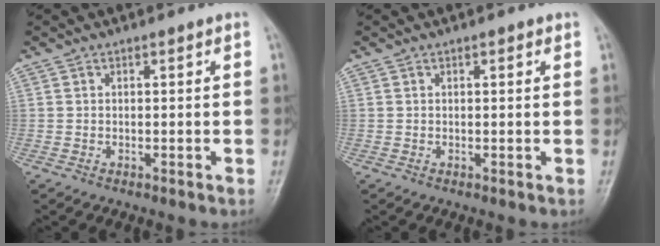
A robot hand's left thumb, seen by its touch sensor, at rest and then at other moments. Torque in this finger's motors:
{"motor_torque": [-0.08, -0.24, -0.43, -0.08, 0.03]}